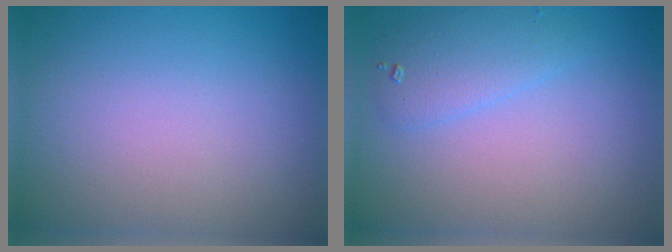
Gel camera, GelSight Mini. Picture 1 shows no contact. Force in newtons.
{"total": 2.4, "press": 2.4, "slide": 0.1}